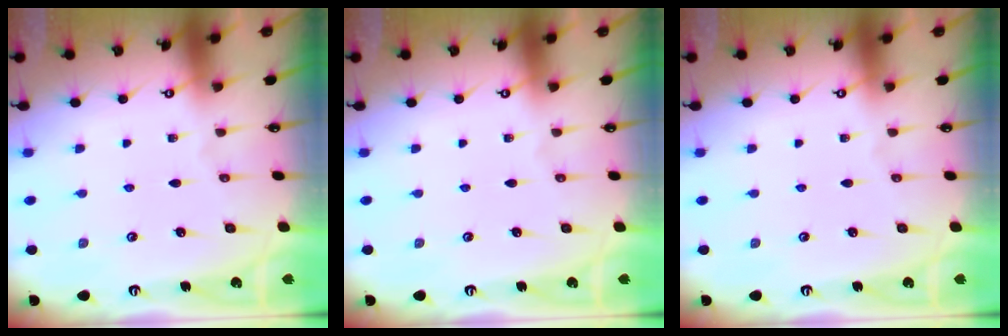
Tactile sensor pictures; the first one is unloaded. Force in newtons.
{"total": 0.0}
{"total": 0.0}